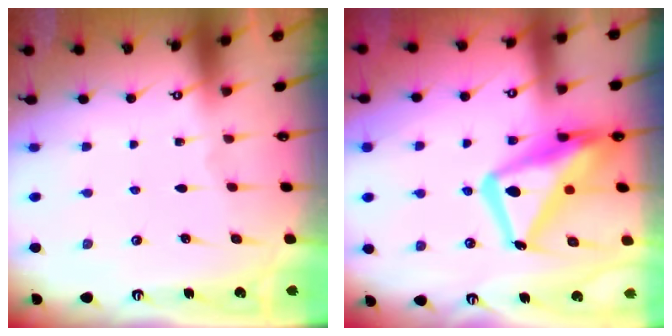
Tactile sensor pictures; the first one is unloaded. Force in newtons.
{"total": 19.8, "press": 19.7, "slide": 1.7}